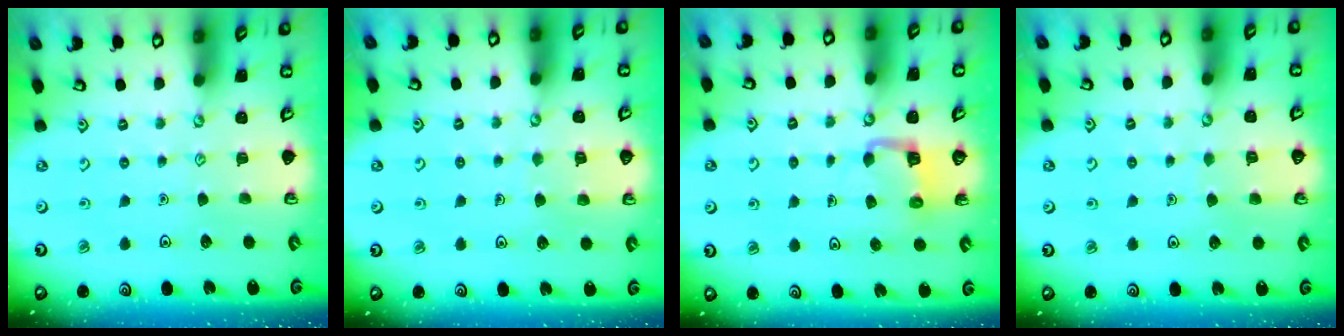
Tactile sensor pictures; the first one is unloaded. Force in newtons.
{"total": 4.6, "press": 4.6, "slide": 0.3}
{"total": 4.1, "press": 4.1, "slide": 0.2}
{"total": 3.5, "press": 3.5, "slide": 0.2}